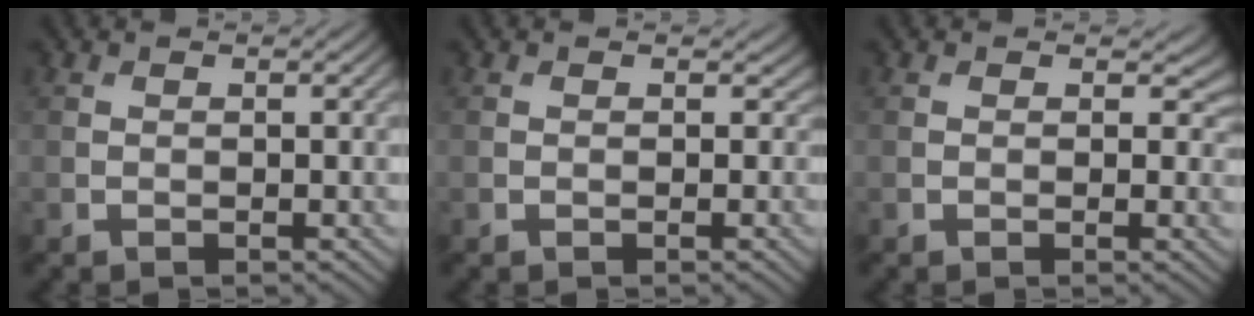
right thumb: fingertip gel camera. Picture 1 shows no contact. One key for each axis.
{"total": 0.6, "fx": 0.0, "fy": 0.6, "fz": 0.0, "tx": -0.001, "ty": -0.004, "tz": -0.002}
{"total": 1.8, "fx": 0.5, "fy": 1.4, "fz": 1.1, "tx": -0.019, "ty": -0.006, "tz": 0.000}